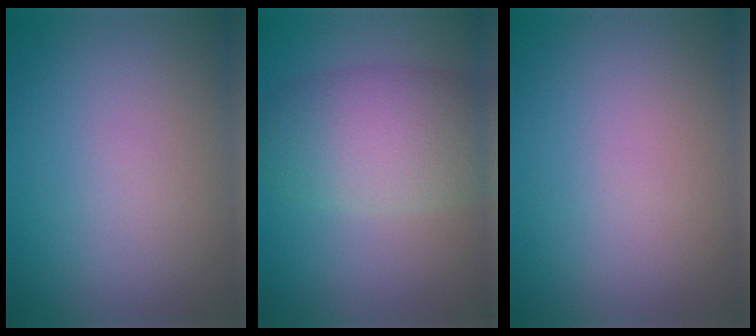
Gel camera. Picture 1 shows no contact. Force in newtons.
{"total": 6.9, "press": 6.9, "slide": 0.2}
{"total": 0.0}